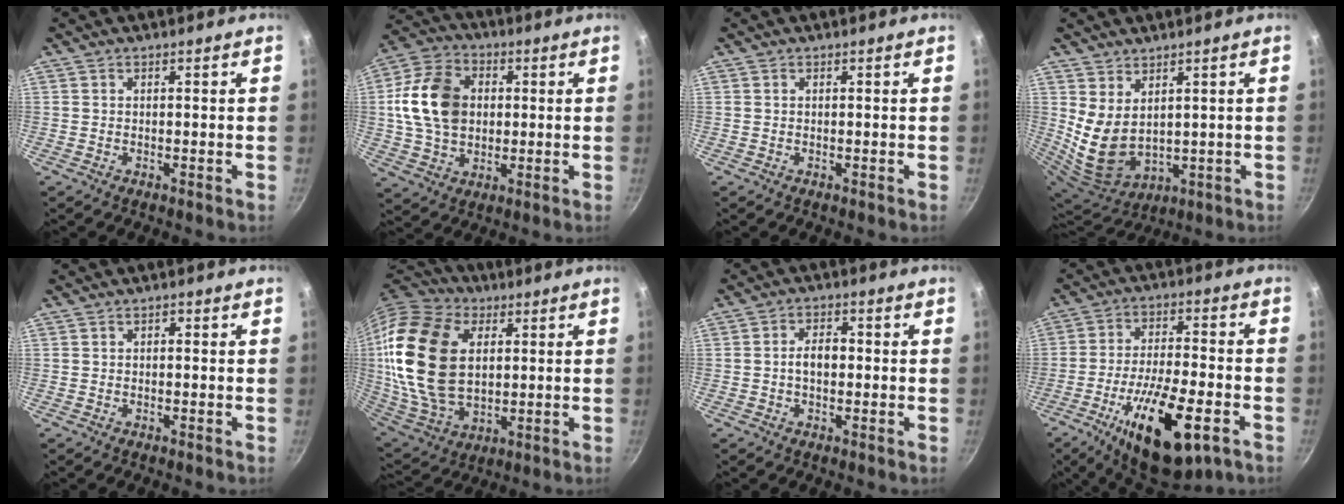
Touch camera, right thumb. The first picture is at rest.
{"total": 15.4, "force": [1.8, 11.4, 10.2], "torque": [-0.166, 0.009, 0.024]}
{"total": 0.0}
{"total": 9.0, "force": [3.0, 5.8, 6.2], "torque": [-0.104, -0.042, 0.081]}
{"total": 0.6, "force": [0.1, 0.4, 0.5], "torque": [-0.009, 0.008, 0.000]}
{"total": 24.8, "force": [4.1, 16.1, 18.4], "torque": [-0.354, -0.011, 0.080]}
{"total": 4.4, "force": [-0.3, 2.8, 3.3], "torque": [-0.040, 0.017, -0.008]}
{"total": 19.5, "force": [-8.7, 7.2, 15.9], "torque": [-0.249, 0.025, -0.137]}